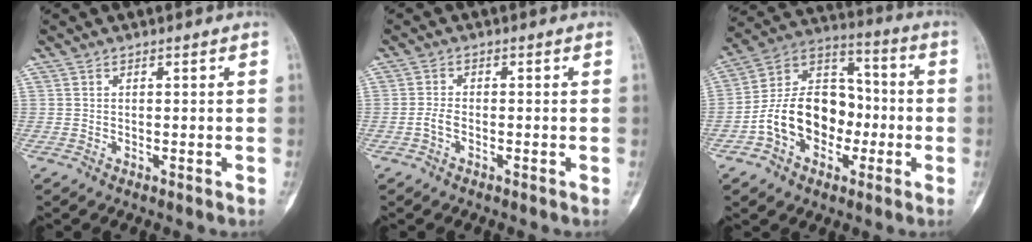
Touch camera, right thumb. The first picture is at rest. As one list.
[{"total": 1.9, "force": [-0.8, 1.0, 1.4], "torque": [-0.027, 0.007, -0.020]}, {"total": 16.6, "force": [-4.0, 12.0, 10.7], "torque": [-0.147, 0.055, -0.073]}]